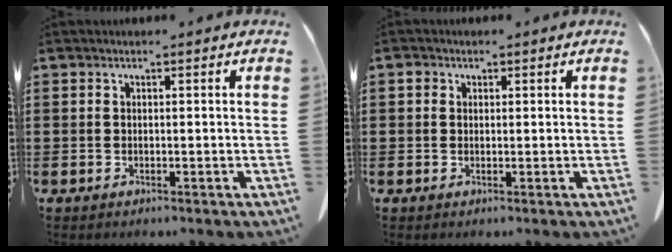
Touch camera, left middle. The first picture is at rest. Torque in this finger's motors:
{"motor_torque": [-0.37, 0.54, 0.03, 0.01]}